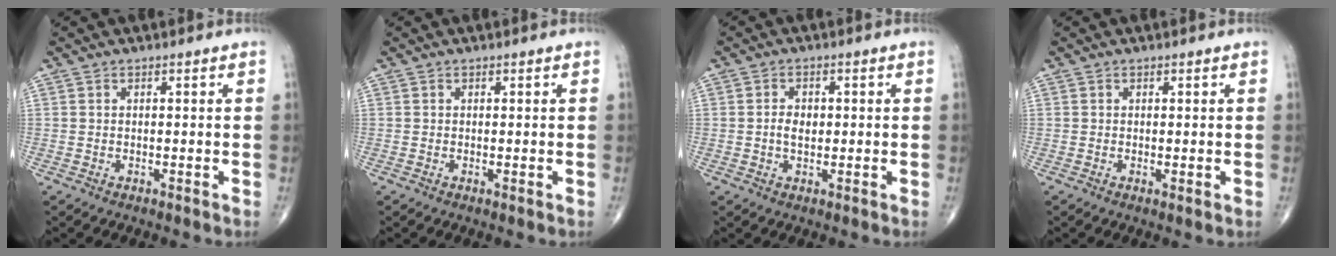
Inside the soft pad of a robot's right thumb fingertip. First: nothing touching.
{"total": 0.0}
{"total": 3.1, "force": [0.0, 2.0, 2.3], "torque": [-0.039, 0.003, -0.001]}
{"total": 0.6, "force": [0.1, 0.1, 0.6], "torque": [-0.014, -0.004, 0.000]}